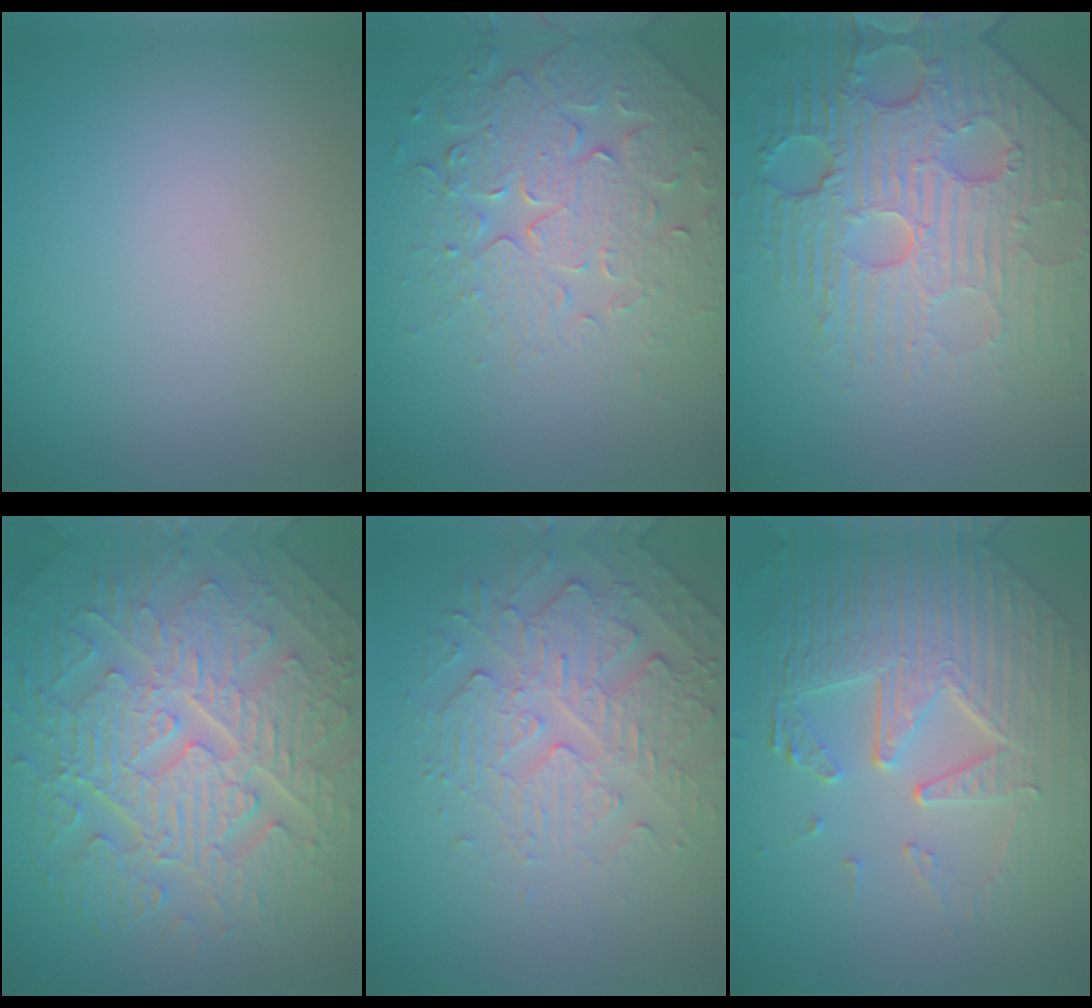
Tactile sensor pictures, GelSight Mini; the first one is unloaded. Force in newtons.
{"total": 5.1, "press": 4.8, "slide": 1.8}
{"total": 7.0, "press": 5.7, "slide": 4.0}
{"total": 10.1, "press": 6.7, "slide": 7.5}
{"total": 4.9, "press": 3.7, "slide": 3.3}
{"total": 8.4, "press": 5.8, "slide": 6.0}